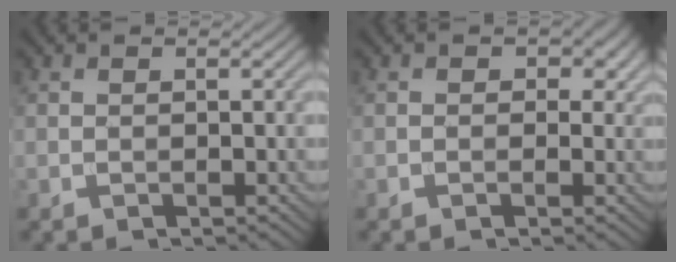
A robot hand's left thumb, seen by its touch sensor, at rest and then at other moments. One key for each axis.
{"total": 1.9, "fx": 0.3, "fy": 1.5, "fz": 1.1, "tx": -0.017, "ty": -0.008, "tz": 0.001}